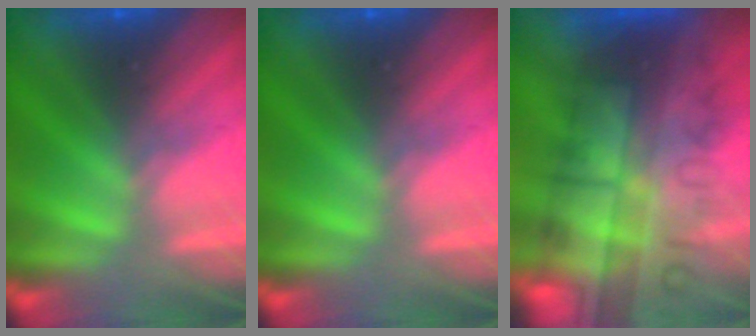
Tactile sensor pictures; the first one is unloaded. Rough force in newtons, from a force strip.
{"total": 0.0}
{"total": 10.1}